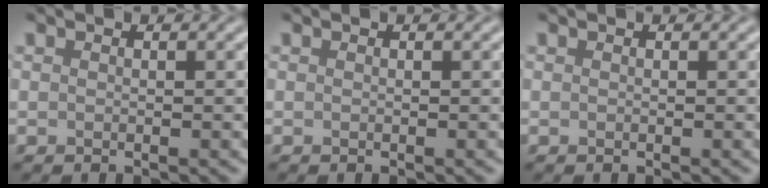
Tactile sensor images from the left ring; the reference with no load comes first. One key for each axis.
{"total": 0.0}
{"total": 0.0}